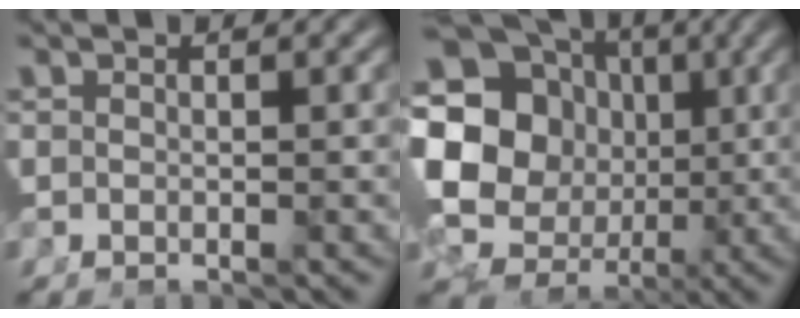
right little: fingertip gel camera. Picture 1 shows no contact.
{"total": 20.8, "force": [1.5, 17.8, 10.7], "torque": [-0.211, -0.020, 0.013]}